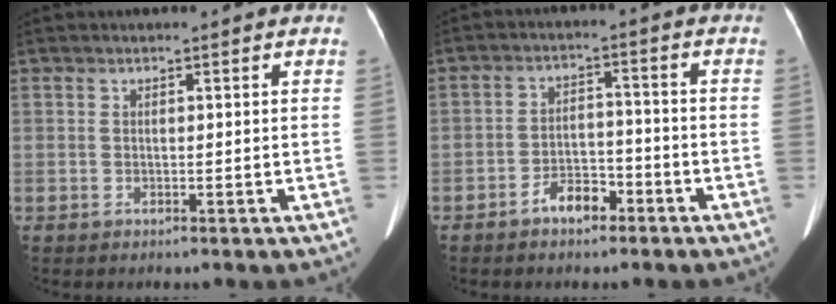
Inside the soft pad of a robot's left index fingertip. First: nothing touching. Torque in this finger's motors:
{"motor_torque": [0.74, 0.65, 0.34, 0.08]}